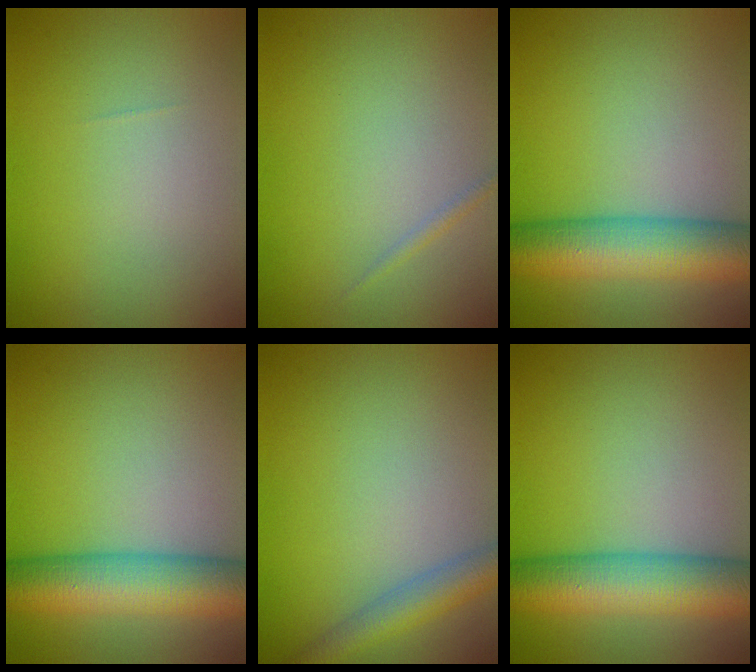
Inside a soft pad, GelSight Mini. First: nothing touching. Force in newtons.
{"total": 0.6, "press": 0.6, "slide": 0.0}
{"total": 8.7, "press": 8.7, "slide": 0.4}
{"total": 8.7, "press": 8.7, "slide": 0.4}
{"total": 3.5, "press": 3.5, "slide": 0.1}
{"total": 8.7, "press": 8.7, "slide": 0.4}